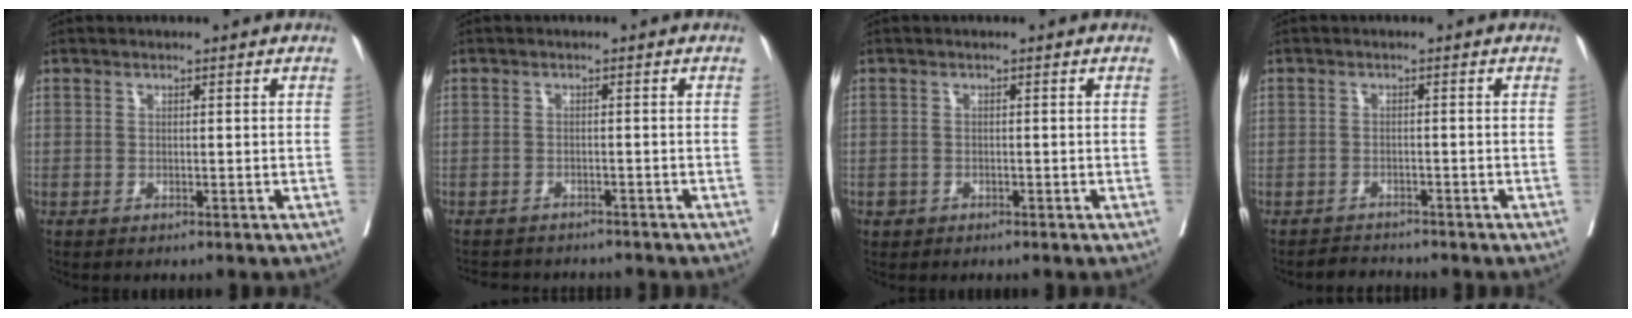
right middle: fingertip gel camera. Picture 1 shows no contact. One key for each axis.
{"total": 7.4, "fx": -6.9, "fy": 2.0, "fz": 1.6, "tx": -0.027, "ty": -0.004, "tz": -0.088}
{"total": 1.0, "fx": -0.5, "fy": 0.9, "fz": 0.1, "tx": -0.002, "ty": 0.004, "tz": -0.008}
{"total": 2.1, "fx": -2.0, "fy": 0.3, "fz": -0.6, "tx": 0.005, "ty": -0.010, "tz": -0.034}